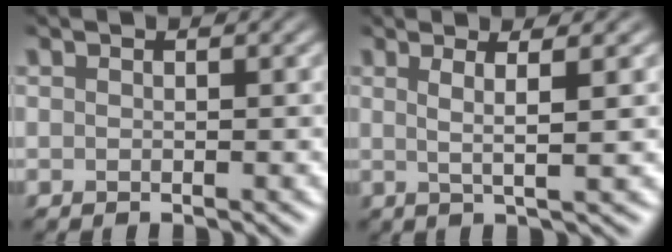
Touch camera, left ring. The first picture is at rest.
{"total": 3.1, "force": [0.8, 0.5, 3.0], "torque": [-0.052, 0.001, 0.009]}